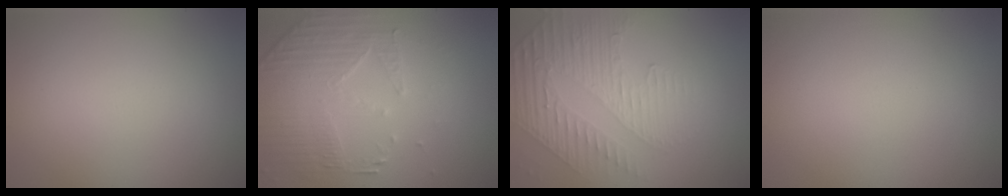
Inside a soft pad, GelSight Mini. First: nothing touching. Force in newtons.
{"total": 4.9, "press": 3.7, "slide": 3.2}
{"total": 4.8, "press": 3.1, "slide": 3.7}
{"total": 0.0}